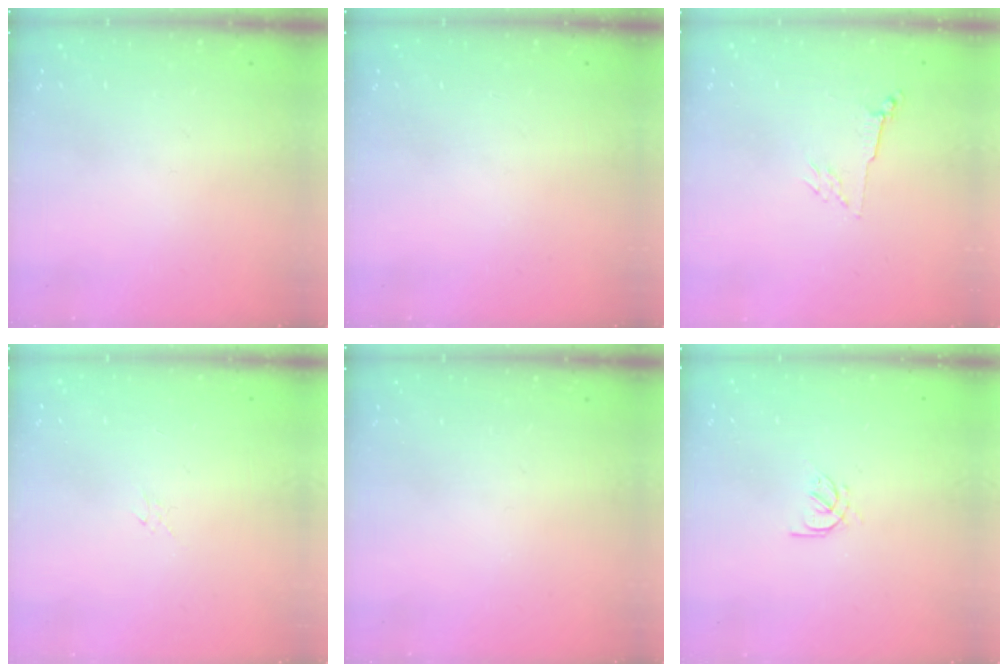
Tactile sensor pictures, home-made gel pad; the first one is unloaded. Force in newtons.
{"total": 0.0}
{"total": 2.8, "press": 2.7, "slide": 0.6}
{"total": 1.3, "press": 1.3, "slide": 0.1}
{"total": 0.0}
{"total": 2.6, "press": 2.5, "slide": 0.7}